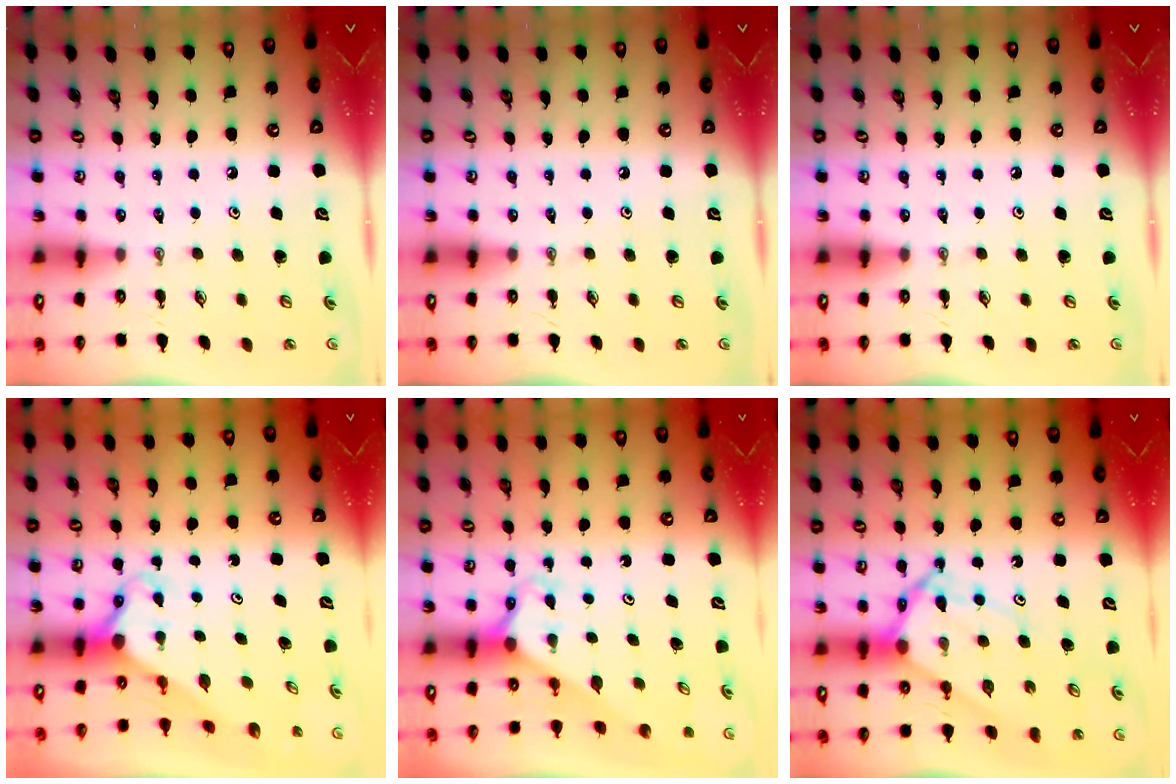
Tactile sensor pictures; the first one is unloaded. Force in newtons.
{"total": 0.0}
{"total": 0.0}
{"total": 3.0, "press": 3.0, "slide": 0.2}
{"total": 2.5, "press": 2.5, "slide": 0.1}
{"total": 9.5, "press": 9.5, "slide": 0.8}